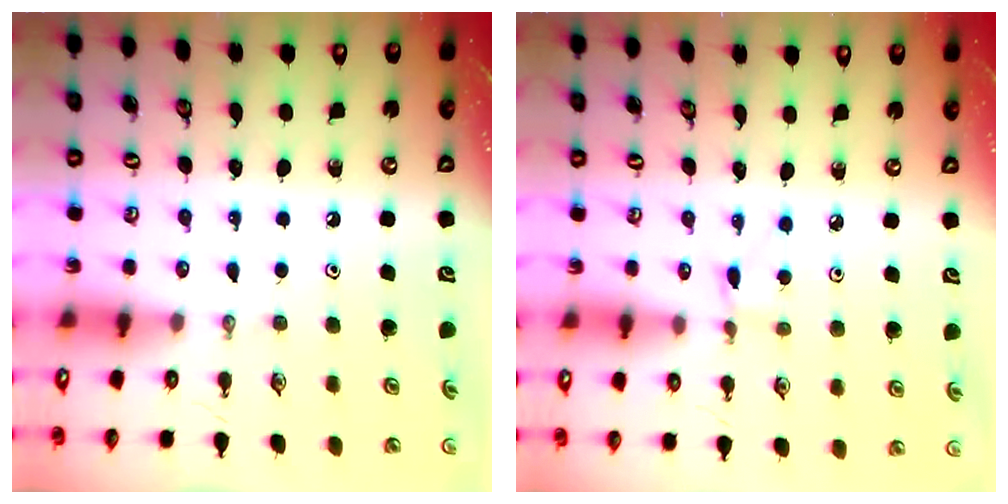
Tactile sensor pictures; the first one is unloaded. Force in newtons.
{"total": 0.8, "press": 0.8, "slide": 0.1}